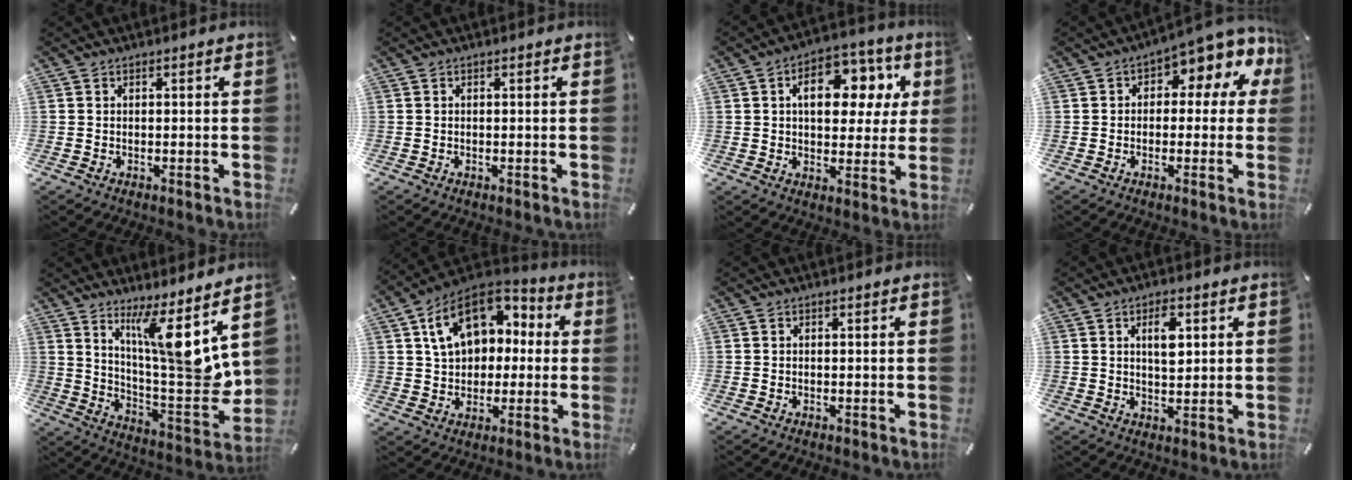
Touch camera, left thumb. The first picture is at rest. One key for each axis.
{"total": 0.0}
{"total": 13.7, "fx": 4.1, "fy": 9.1, "fz": 9.5, "tx": -0.130, "ty": -0.008, "tz": 0.067}
{"total": 7.0, "fx": 2.9, "fy": 4.0, "fz": 4.9, "tx": -0.065, "ty": -0.027, "tz": 0.046}
{"total": 14.2, "fx": 8.3, "fy": 1.9, "fz": 11.4, "tx": -0.167, "ty": -0.081, "tz": 0.133}
{"total": 14.8, "fx": 4.5, "fy": 11.7, "fz": 7.8, "tx": -0.142, "ty": -0.005, "tz": 0.088}
{"total": 0.0}
{"total": 5.3, "fx": 1.8, "fy": 2.7, "fz": 4.2, "tx": -0.061, "ty": -0.006, "tz": 0.023}